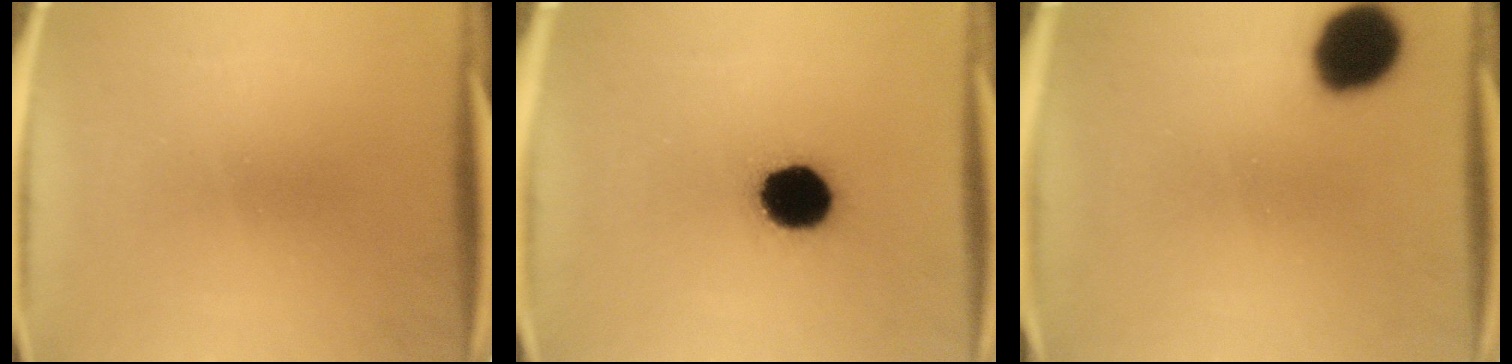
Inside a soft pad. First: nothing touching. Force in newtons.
{"total": 14.1}
{"total": 13.2}